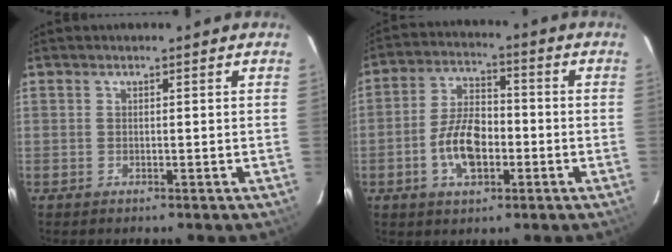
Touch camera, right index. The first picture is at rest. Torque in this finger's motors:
{"motor_torque": [0.32, -0.09, 0.26, 0.07]}